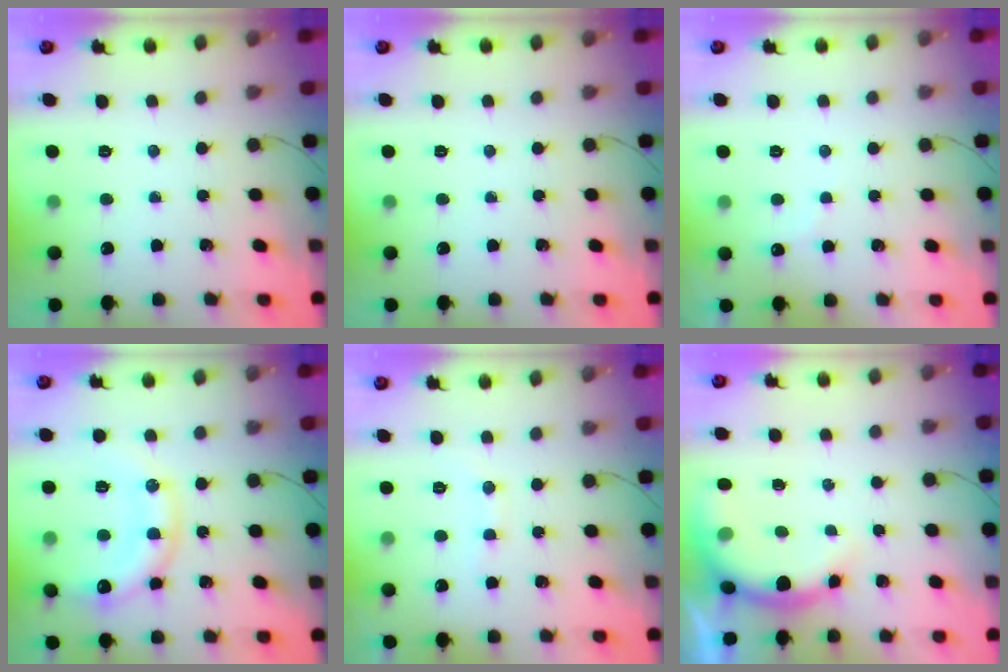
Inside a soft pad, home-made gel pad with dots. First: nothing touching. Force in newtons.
{"total": 0.0}
{"total": 5.3, "press": 5.2, "slide": 0.9}
{"total": 14.9, "press": 14.8, "slide": 1.9}
{"total": 6.3, "press": 6.3, "slide": 0.8}
{"total": 8.3, "press": 8.2, "slide": 1.0}